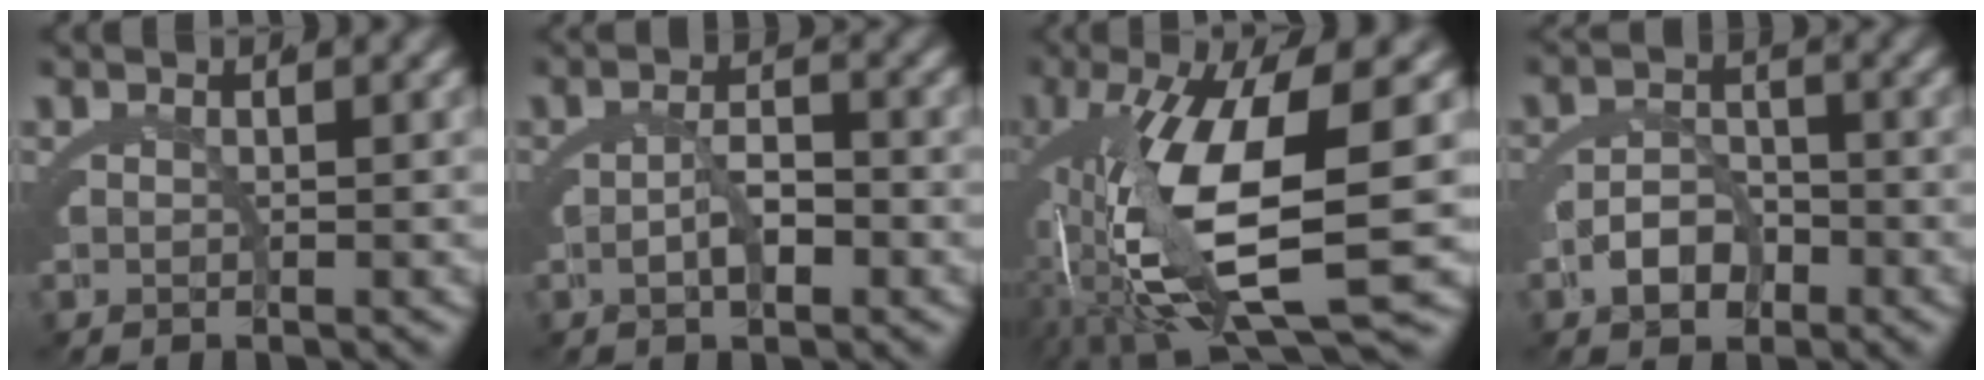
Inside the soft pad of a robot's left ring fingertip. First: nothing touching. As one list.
[{"total": 2.7, "force": [-1.1, 0.7, 2.3], "torque": [-0.032, -0.001, -0.018]}, {"total": 12.8, "force": [-3.0, 4.5, 11.6], "torque": [-0.238, -0.035, -0.015]}, {"total": 3.3, "force": [-1.8, 2.1, 1.8], "torque": [-0.021, -0.006, -0.030]}]